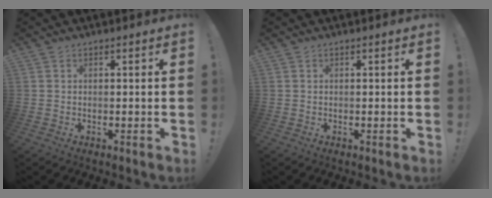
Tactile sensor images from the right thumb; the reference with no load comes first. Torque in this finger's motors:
{"motor_torque": [0.00, 0.00, 0.01, 0.03, 0.00]}